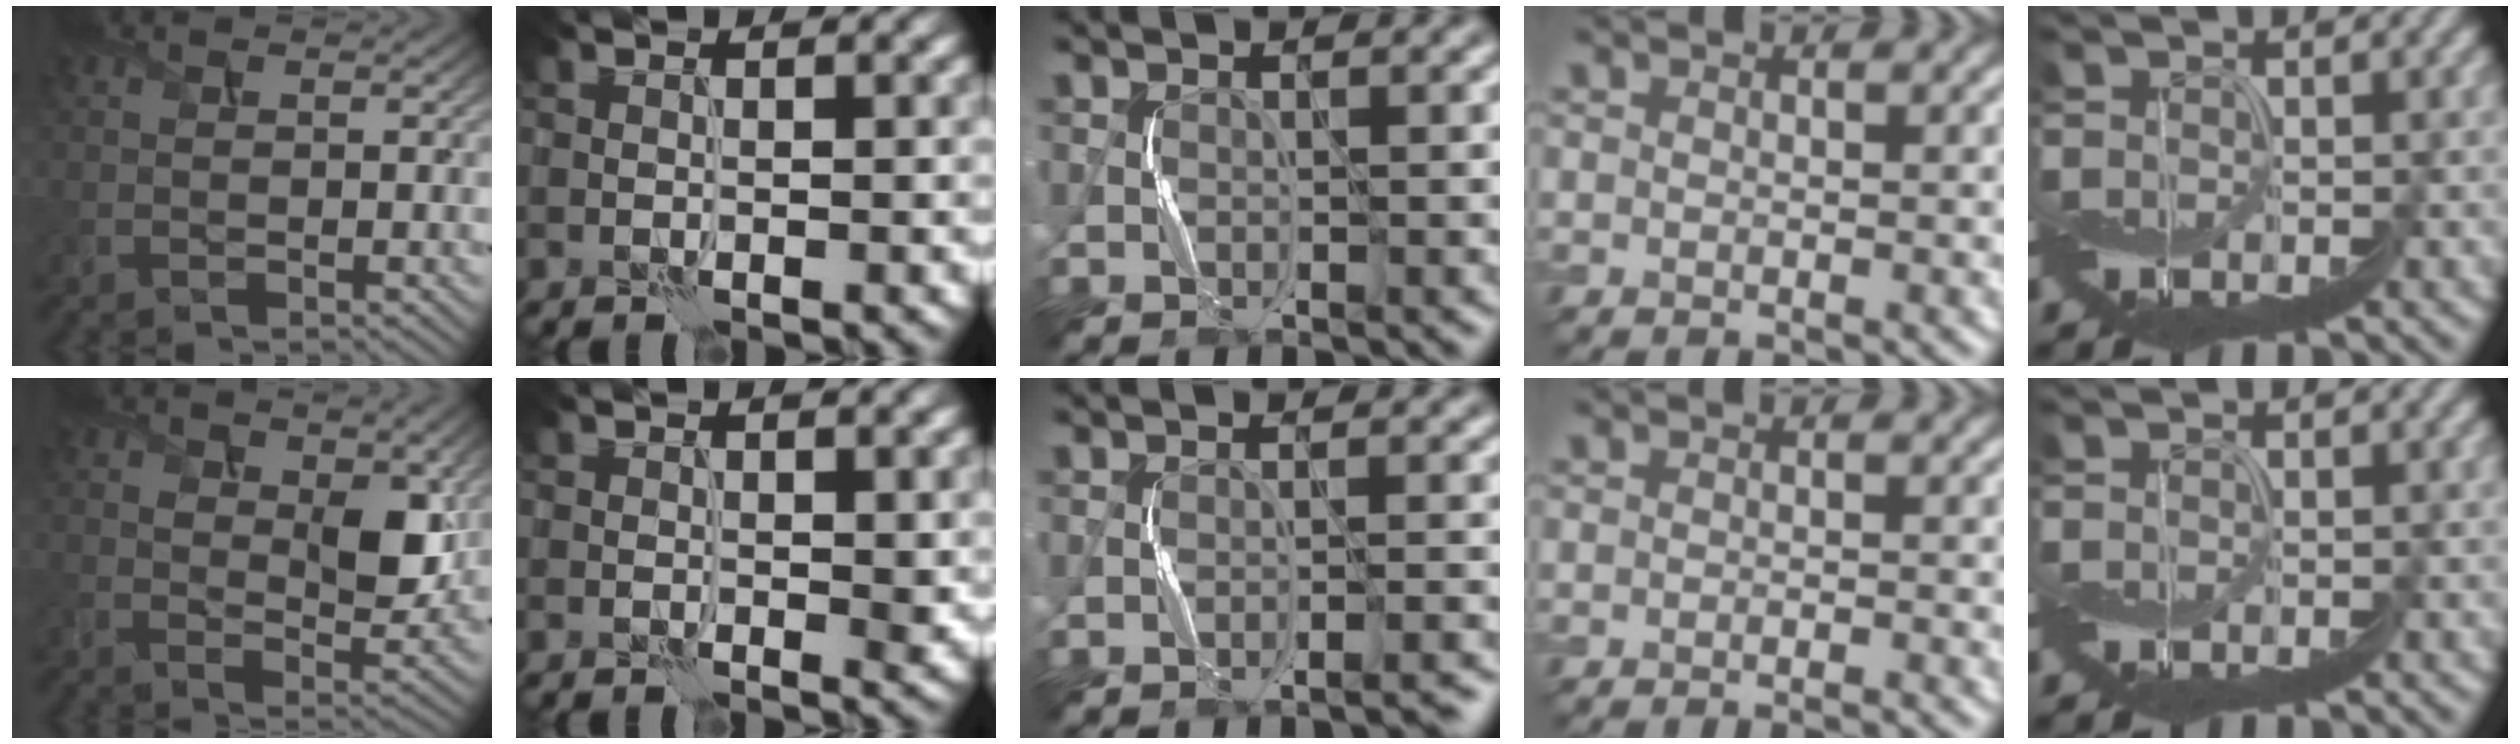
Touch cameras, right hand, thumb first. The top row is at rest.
{"thumb": {"total": 7.0, "force": [2.3, 4.0, 5.2], "torque": [-0.093, -0.016, 0.043]}, "index": {"total": 1.1, "force": [0.1, 0.7, 0.9], "torque": [-0.007, -0.002, 0.002]}, "middle": {"total": 1.2, "force": [-1.1, -0.1, 0.6], "torque": [-0.009, 0.010, -0.017]}, "ring": {"total": 1.6, "force": [-1.2, 0.3, 1.0], "torque": [-0.006, -0.001, -0.021]}}